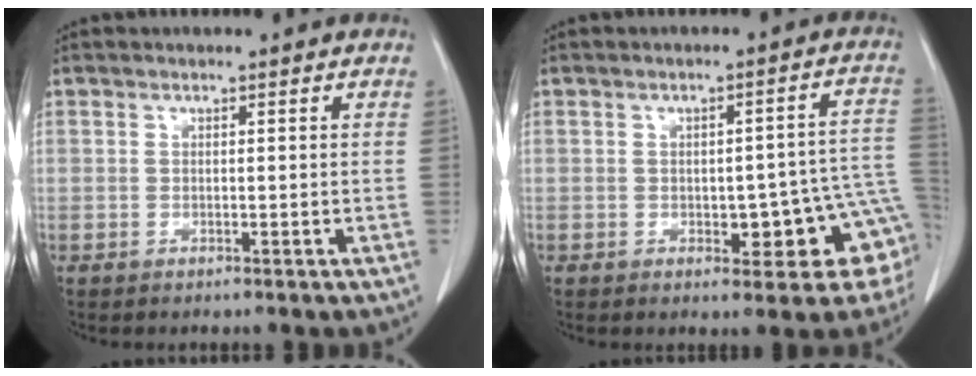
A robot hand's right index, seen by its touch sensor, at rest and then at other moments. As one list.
[{"total": 11.5, "force": [-2.8, 4.0, 10.4], "torque": [-0.082, 0.028, -0.024]}]